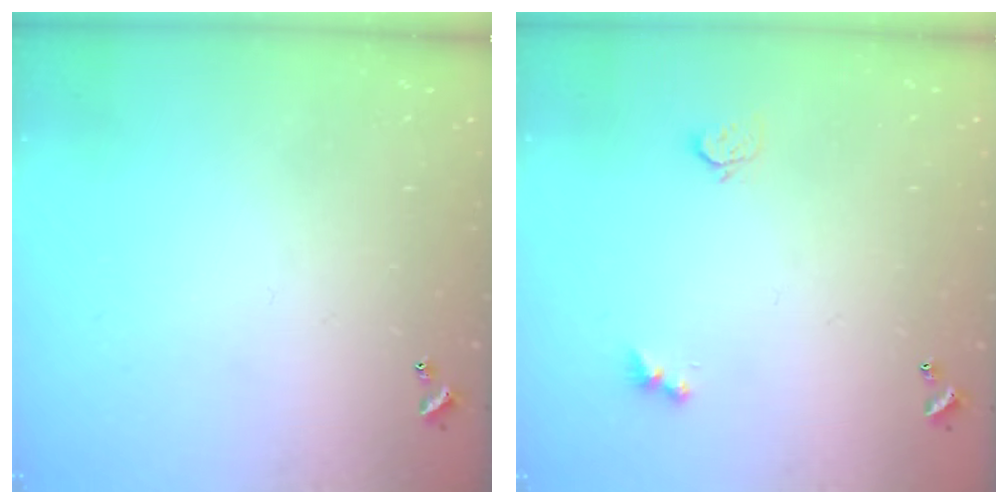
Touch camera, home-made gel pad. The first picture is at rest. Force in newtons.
{"total": 3.3, "press": 3.2, "slide": 0.6}